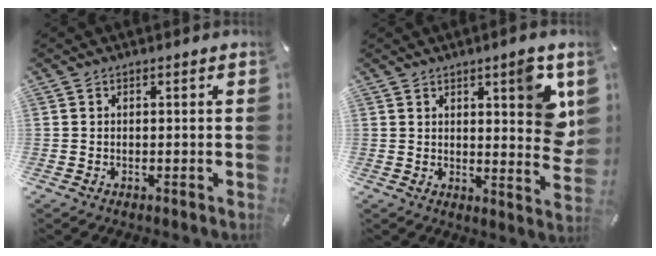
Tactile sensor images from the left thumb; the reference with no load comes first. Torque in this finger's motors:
{"motor_torque": [1.65, 1.82, 0.89, -0.96, 0.20]}